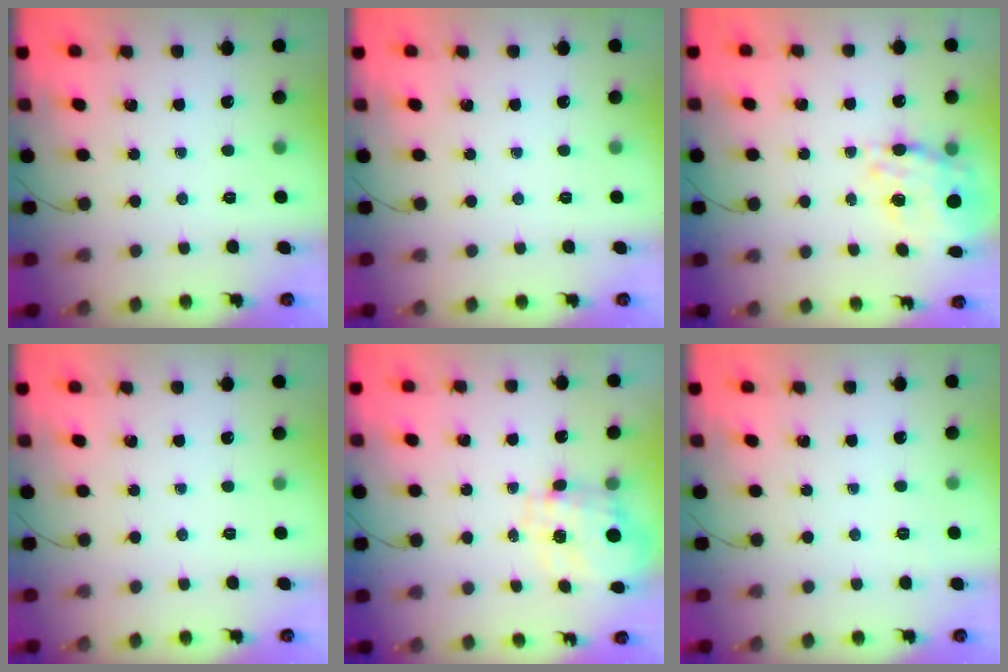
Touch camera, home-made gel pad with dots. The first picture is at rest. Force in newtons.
{"total": 0.0}
{"total": 14.5, "press": 13.9, "slide": 4.0}
{"total": 0.0}
{"total": 3.4, "press": 3.2, "slide": 1.1}
{"total": 4.7, "press": 4.5, "slide": 1.2}